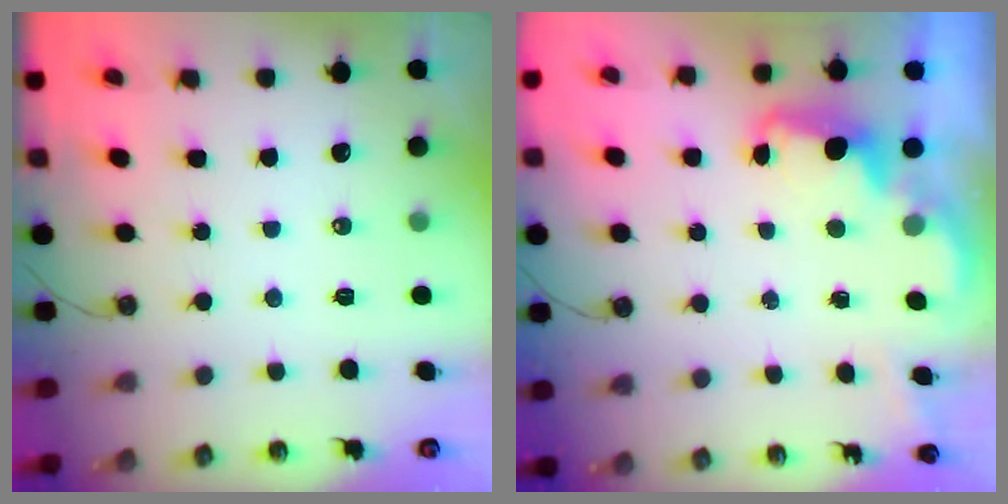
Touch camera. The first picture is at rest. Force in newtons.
{"total": 2.4, "press": 2.4, "slide": 0.6}